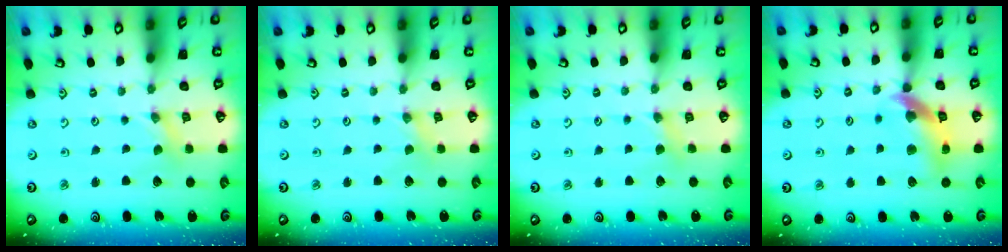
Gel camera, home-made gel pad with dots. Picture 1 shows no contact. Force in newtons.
{"total": 0.0}
{"total": 2.8, "press": 2.7, "slide": 0.5}
{"total": 13.8, "press": 13.7, "slide": 1.9}